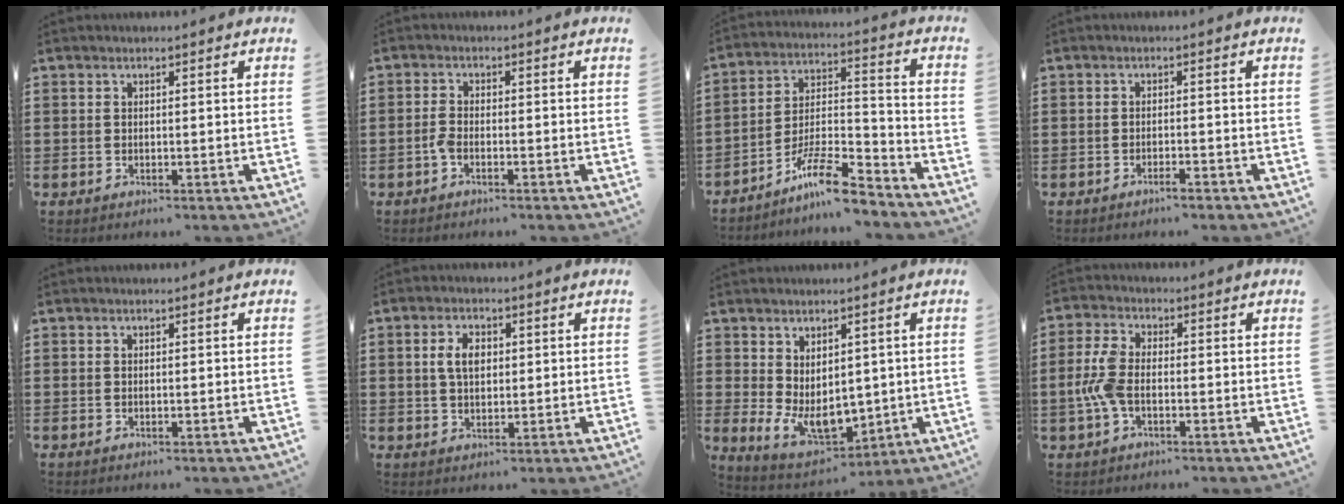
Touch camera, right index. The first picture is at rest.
{"total": 2.0, "force": [-1.1, 0.6, 1.5], "torque": [-0.044, -0.005, -0.025]}
{"total": 10.9, "force": [-8.9, 2.0, 6.0], "torque": [-0.110, 0.025, -0.171]}
{"total": 1.4, "force": [-1.2, 0.1, 0.7], "torque": [-0.014, 0.000, -0.023]}
{"total": 0.0}
{"total": 4.3, "force": [0.8, 2.6, 3.4], "torque": [-0.073, 0.014, 0.011]}
{"total": 7.2, "force": [0.6, 5.0, 5.1], "torque": [-0.105, -0.001, 0.016]}
{"total": 5.6, "force": [-1.2, 3.0, 4.7], "torque": [-0.124, -0.006, -0.031]}